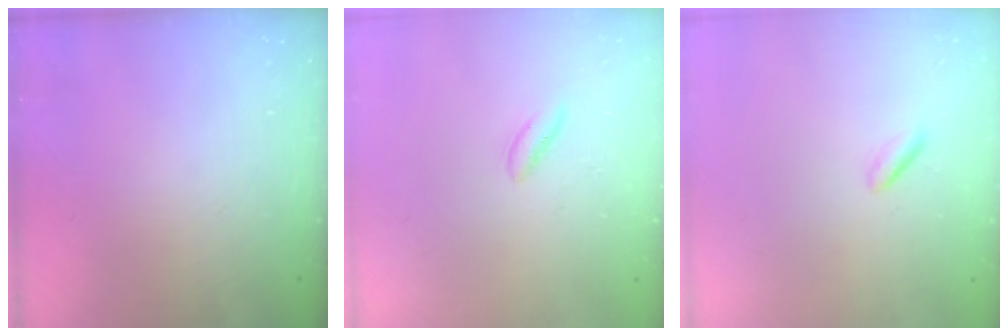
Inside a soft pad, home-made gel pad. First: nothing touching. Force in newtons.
{"total": 2.3, "press": 2.2, "slide": 0.9}
{"total": 0.6, "press": 0.0, "slide": 0.6}